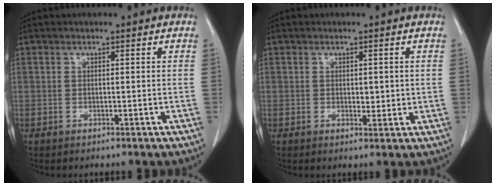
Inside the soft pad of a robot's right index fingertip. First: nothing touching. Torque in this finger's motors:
{"motor_torque": [-0.14, 0.13, 0.00, 0.00]}